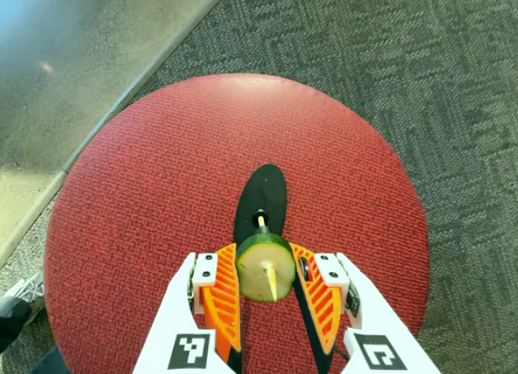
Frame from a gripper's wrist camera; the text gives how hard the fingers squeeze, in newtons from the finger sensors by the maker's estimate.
{"total": 11.7, "left": 11.6, "right": 11.8}